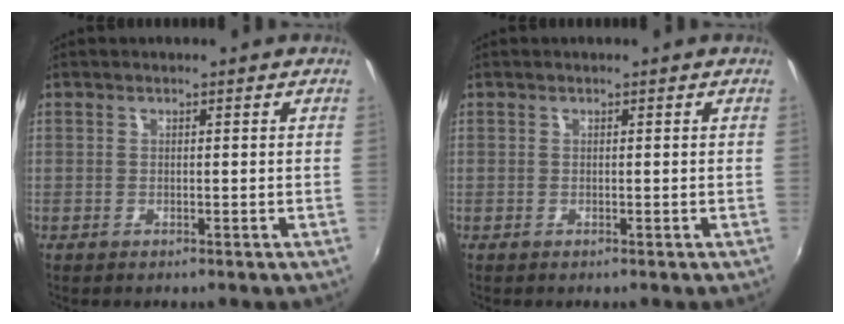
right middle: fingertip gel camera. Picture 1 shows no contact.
{"total": 0.0}